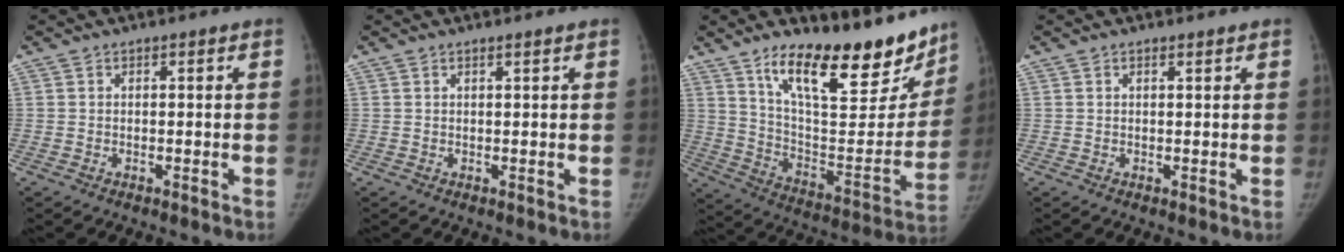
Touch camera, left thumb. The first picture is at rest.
{"total": 0.7, "force": [0.6, 0.1, 0.4], "torque": [-0.008, -0.004, 0.012]}
{"total": 26.9, "force": [18.7, 9.5, 16.8], "torque": [-0.202, -0.091, 0.293]}
{"total": 0.7, "force": [0.6, 0.3, 0.3], "torque": [-0.008, -0.004, 0.010]}